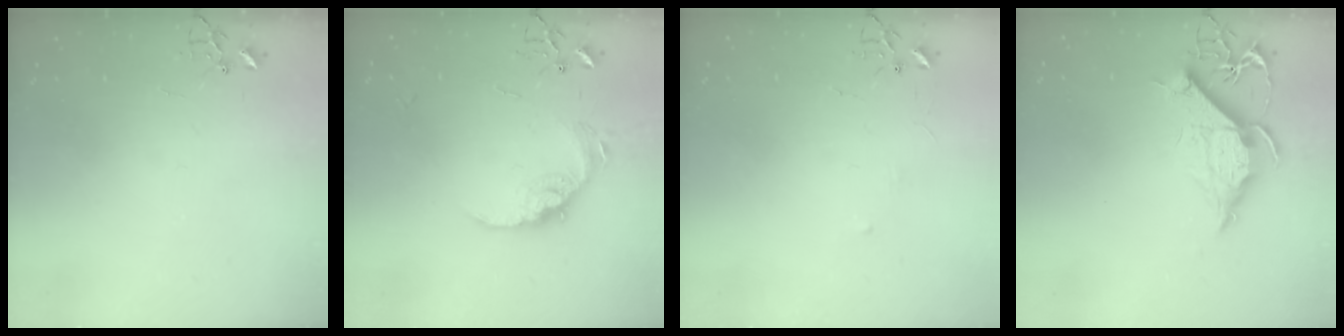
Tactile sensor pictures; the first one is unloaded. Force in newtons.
{"total": 13.7, "press": 13.7, "slide": 0.8}
{"total": 2.9, "press": 2.9, "slide": 0.4}
{"total": 11.8, "press": 11.7, "slide": 1.5}